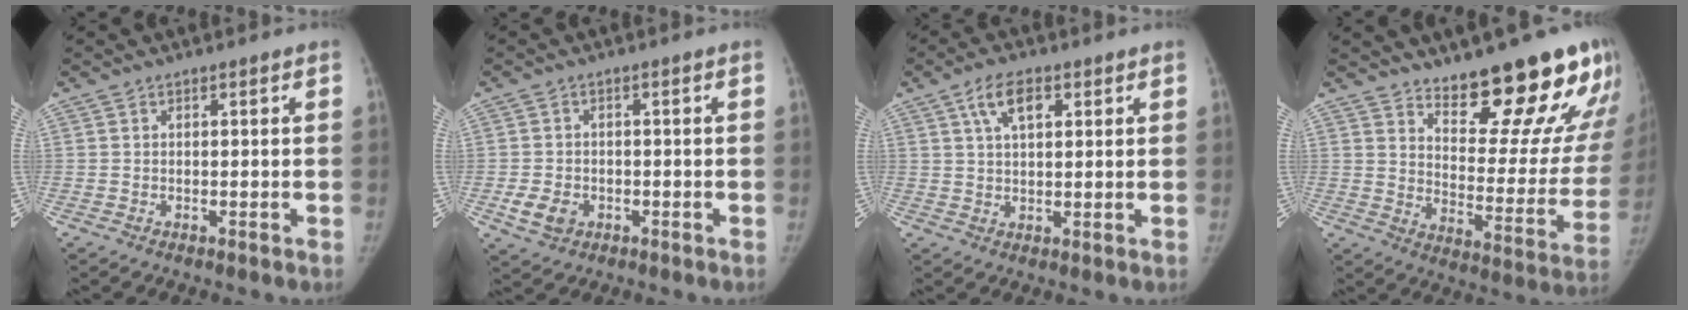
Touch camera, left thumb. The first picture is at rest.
{"total": 4.8, "force": [-1.8, 3.7, 2.5], "torque": [-0.041, 0.002, -0.025]}
{"total": 6.3, "force": [2.8, 3.2, 4.7], "torque": [-0.076, -0.001, 0.051]}
{"total": 22.0, "force": [16.2, 6.8, 13.2], "torque": [-0.130, -0.119, 0.223]}